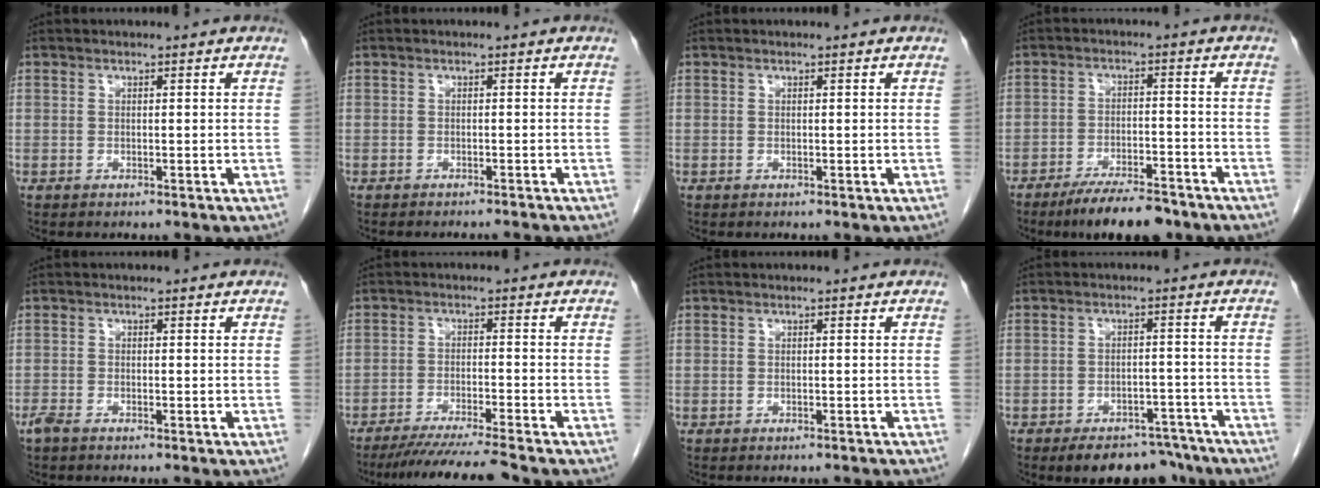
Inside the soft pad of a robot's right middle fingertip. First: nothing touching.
{"total": 4.1, "force": [-4.0, -0.4, 1.1], "torque": [-0.009, -0.008, -0.047]}
{"total": 0.0}
{"total": 9.2, "force": [-7.3, 2.4, 5.1], "torque": [-0.076, -0.011, -0.121]}
{"total": 2.5, "force": [-2.1, 0.5, 1.3], "torque": [-0.025, -0.005, -0.034]}
{"total": 9.7, "force": [-8.6, -1.5, 4.3], "torque": [-0.049, -0.029, -0.140]}
{"total": 5.1, "force": [-4.8, 0.6, 1.6], "torque": [-0.019, -0.012, -0.051]}
{"total": 9.8, "force": [-8.1, 4.5, 3.5], "torque": [-0.028, 0.013, -0.110]}